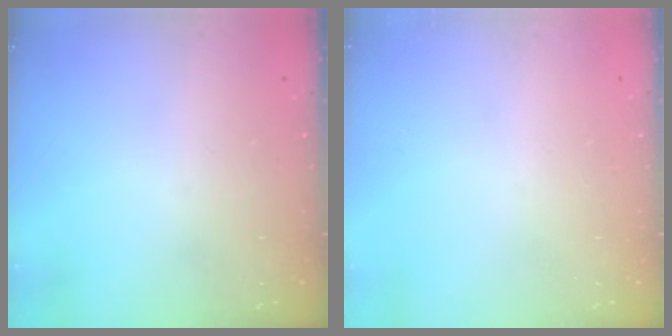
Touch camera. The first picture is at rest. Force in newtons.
{"total": 0.0}